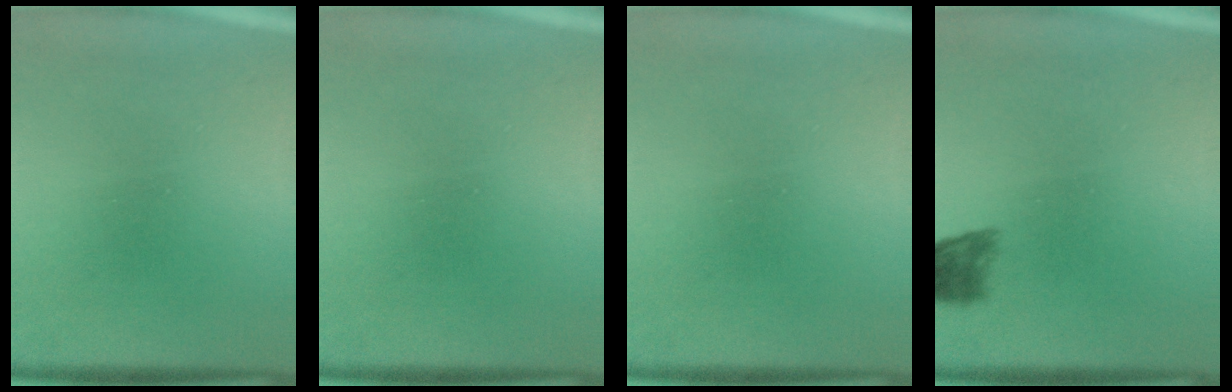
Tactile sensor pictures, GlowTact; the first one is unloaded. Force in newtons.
{"total": 0.0}
{"total": 0.0}
{"total": 3.0}